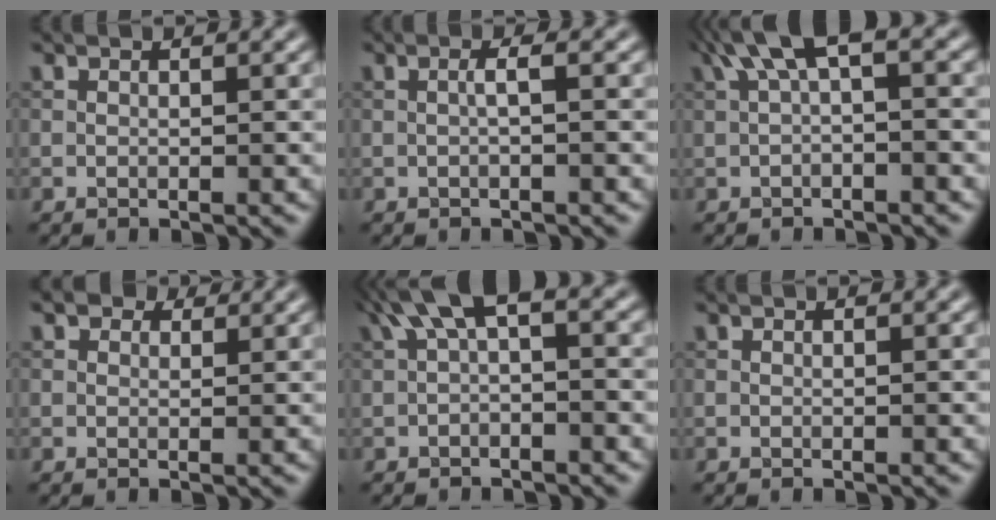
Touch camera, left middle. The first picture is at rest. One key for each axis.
{"total": 1.1, "fx": -0.1, "fy": 0.1, "fz": 1.1, "tx": -0.020, "ty": 0.005, "tz": -0.003}
{"total": 4.4, "fx": 1.5, "fy": 1.3, "fz": 4.0, "tx": -0.065, "ty": 0.017, "tz": 0.019}
{"total": 2.4, "fx": 1.7, "fy": 1.3, "fz": 1.0, "tx": -0.016, "ty": -0.005, "tz": 0.017}
{"total": 4.4, "fx": 1.1, "fy": 1.5, "fz": 4.0, "tx": -0.062, "ty": 0.016, "tz": 0.009}
{"total": 0.0}